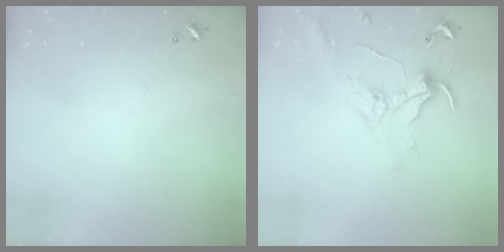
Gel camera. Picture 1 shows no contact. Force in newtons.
{"total": 1.1, "press": 1.0, "slide": 0.4}